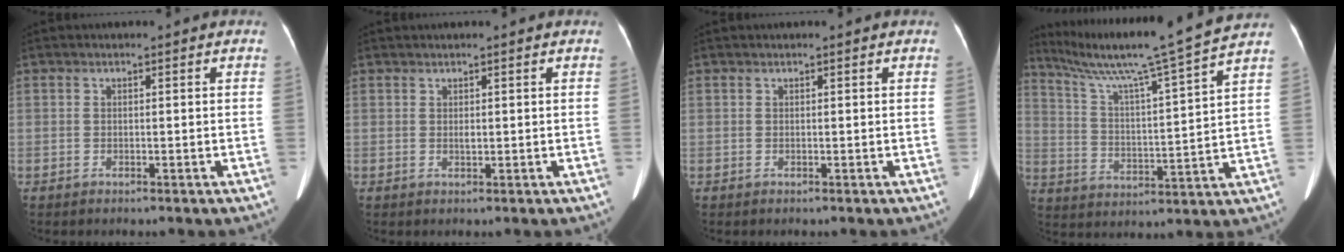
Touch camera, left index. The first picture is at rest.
{"total": 0.7, "force": [0.4, 0.2, 0.6], "torque": [-0.014, 0.007, 0.006]}
{"total": 0.0}
{"total": 18.9, "force": [15.8, -2.5, 10.1], "torque": [-0.176, -0.013, 0.235]}